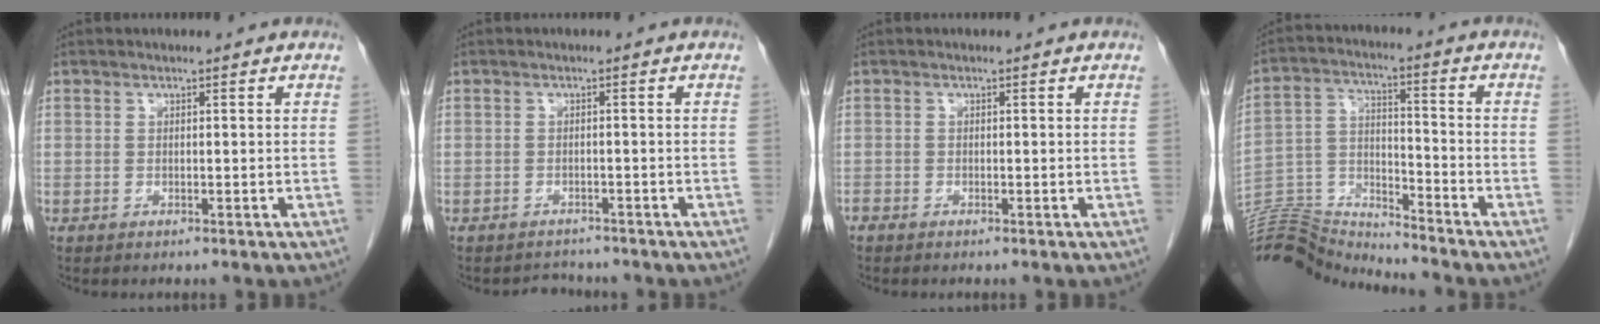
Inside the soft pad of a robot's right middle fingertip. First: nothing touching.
{"total": 2.3, "force": [-2.1, 0.9, -0.4], "torque": [0.002, -0.003, -0.032]}
{"total": 1.1, "force": [-1.0, 0.3, 0.1], "torque": [-0.005, -0.002, -0.021]}
{"total": 13.6, "force": [-13.6, -0.5, 0.5], "torque": [-0.015, 0.037, -0.254]}